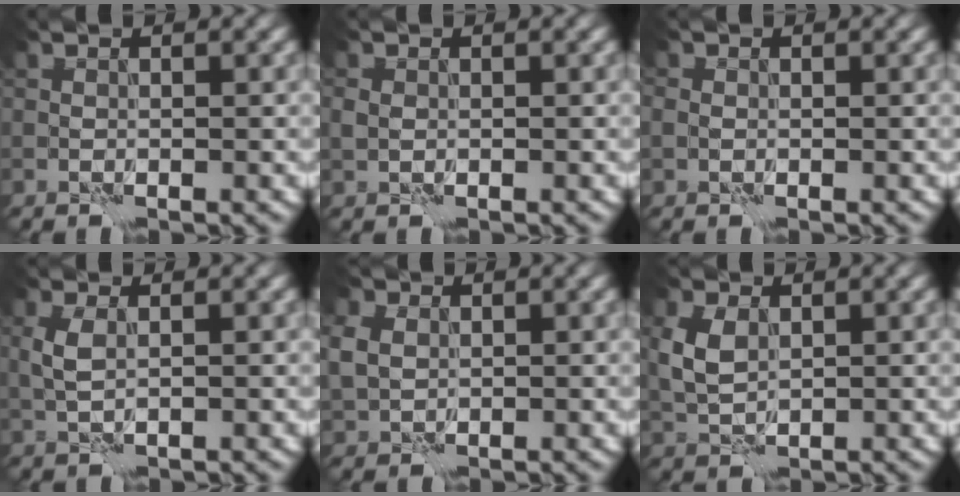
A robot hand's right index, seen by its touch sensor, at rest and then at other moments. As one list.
[{"total": 0.8, "force": [0.0, 0.7, 0.4], "torque": [-0.008, -0.003, -0.002]}, {"total": 0.6, "force": [-0.2, 0.6, 0.2], "torque": [-0.002, -0.003, -0.007]}, {"total": 1.7, "force": [0.5, 0.8, 1.5], "torque": [-0.038, 0.002, 0.012]}, {"total": 3.2, "force": [0.6, 2.6, 1.7], "torque": [-0.052, 0.003, 0.012]}, {"total": 3.2, "force": [1.0, 2.1, 2.2], "torque": [-0.057, 0.004, 0.020]}]